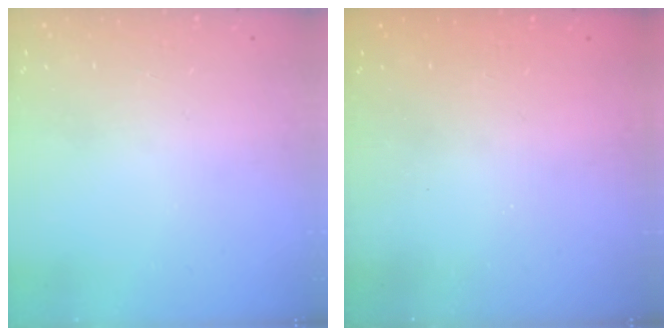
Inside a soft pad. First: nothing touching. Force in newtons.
{"total": 2.5, "press": 2.4, "slide": 0.8}